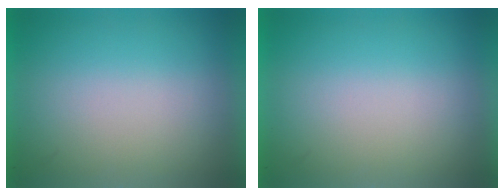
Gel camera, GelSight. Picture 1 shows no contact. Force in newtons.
{"total": 0.0}